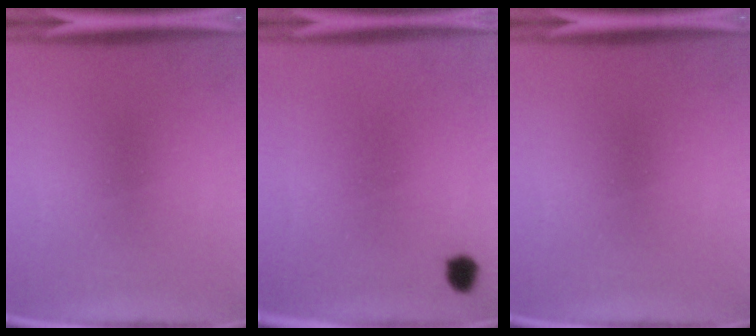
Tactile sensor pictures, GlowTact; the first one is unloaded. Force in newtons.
{"total": 3.9}
{"total": 0.0}